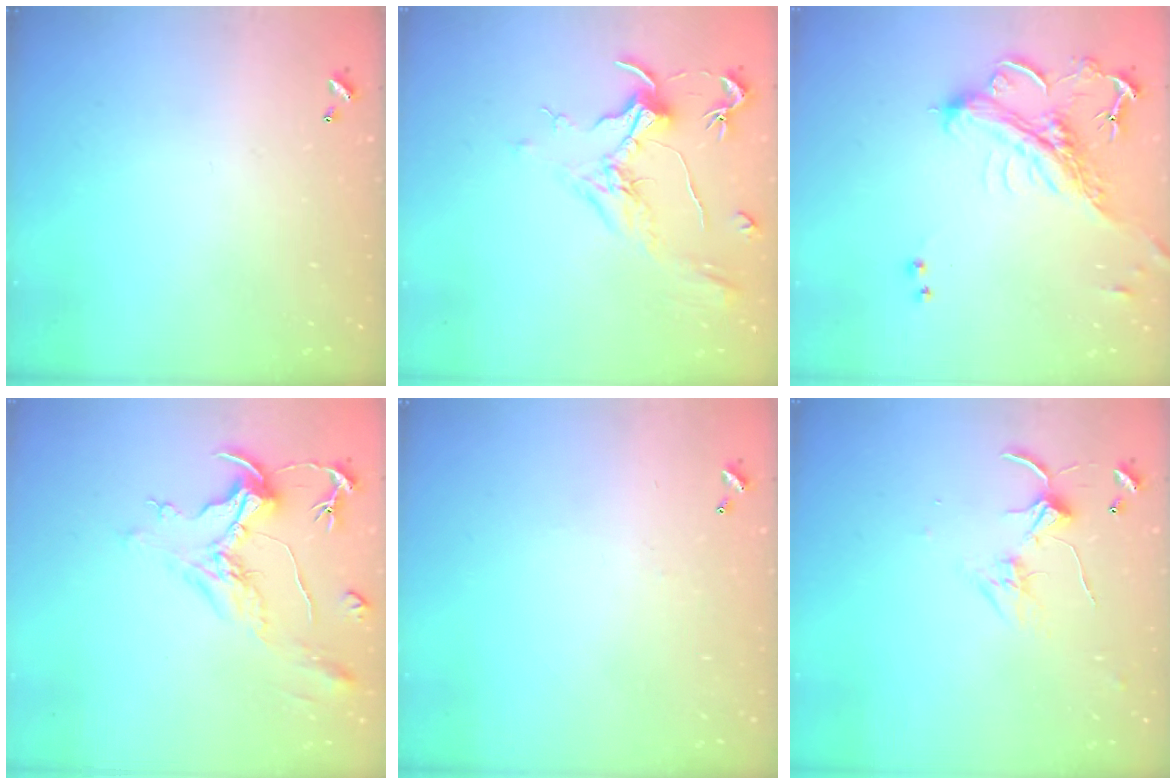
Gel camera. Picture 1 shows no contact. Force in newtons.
{"total": 1.8, "press": 1.6, "slide": 0.8}
{"total": 2.3, "press": 1.9, "slide": 1.3}
{"total": 2.1, "press": 1.6, "slide": 1.3}
{"total": 2.5, "press": 2.4, "slide": 0.6}
{"total": 2.7, "press": 2.7, "slide": 0.4}